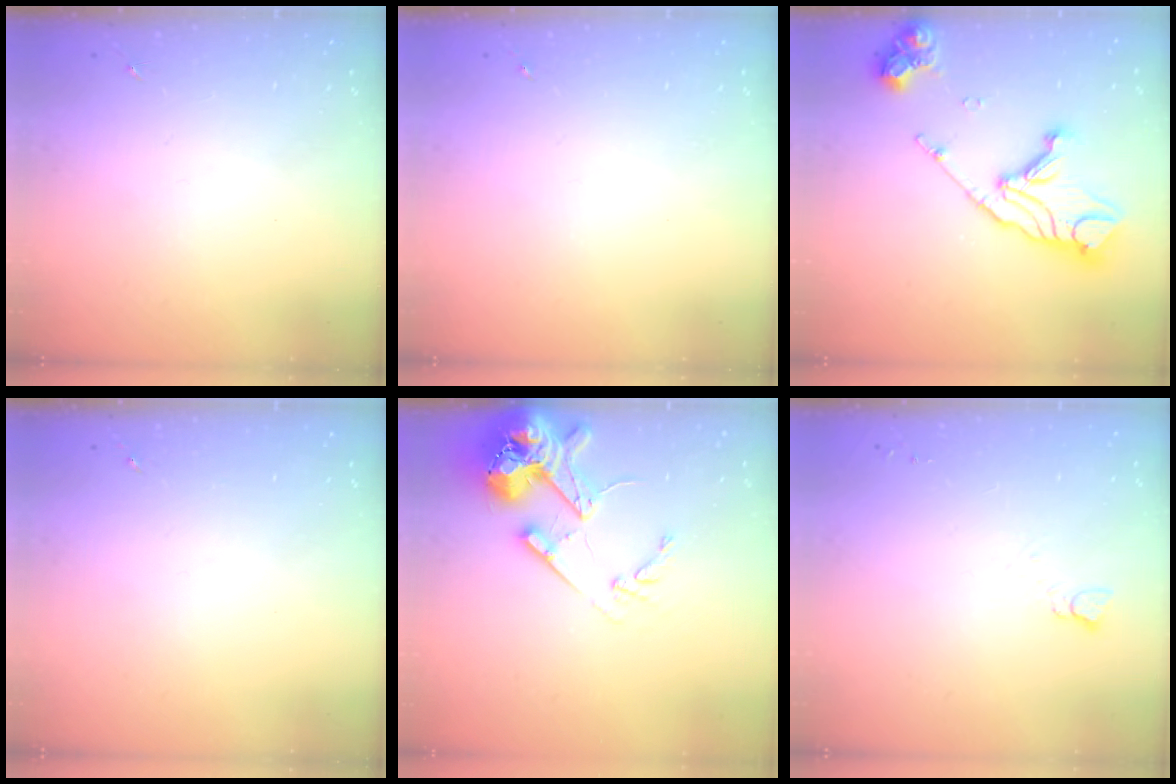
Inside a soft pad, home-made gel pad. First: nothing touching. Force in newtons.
{"total": 0.0}
{"total": 19.5, "press": 19.4, "slide": 2.1}
{"total": 0.0}
{"total": 18.0, "press": 17.8, "slide": 2.8}
{"total": 2.8, "press": 2.7, "slide": 0.3}